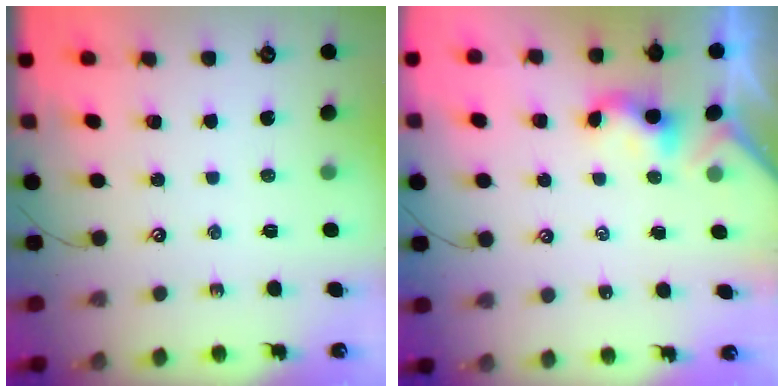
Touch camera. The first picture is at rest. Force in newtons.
{"total": 1.1, "press": 1.0, "slide": 0.2}